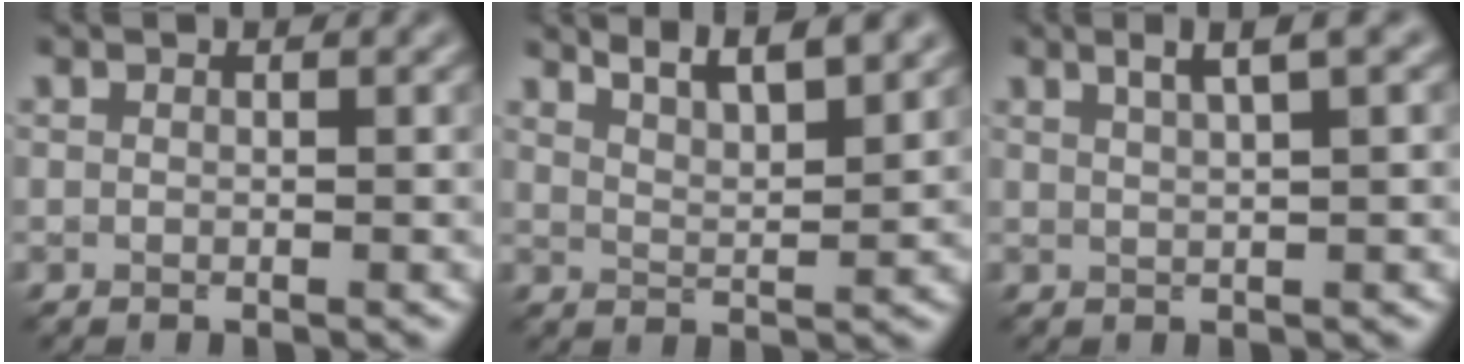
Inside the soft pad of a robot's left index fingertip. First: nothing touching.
{"total": 6.3, "force": [5.0, 1.6, 3.4], "torque": [-0.022, 0.025, 0.045]}
{"total": 2.8, "force": [1.5, 0.4, 2.3], "torque": [-0.026, 0.008, 0.025]}